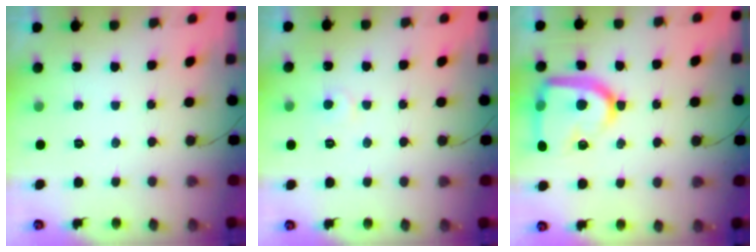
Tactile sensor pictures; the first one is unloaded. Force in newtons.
{"total": 3.9, "press": 3.9, "slide": 0.3}
{"total": 16.8, "press": 16.8, "slide": 1.0}